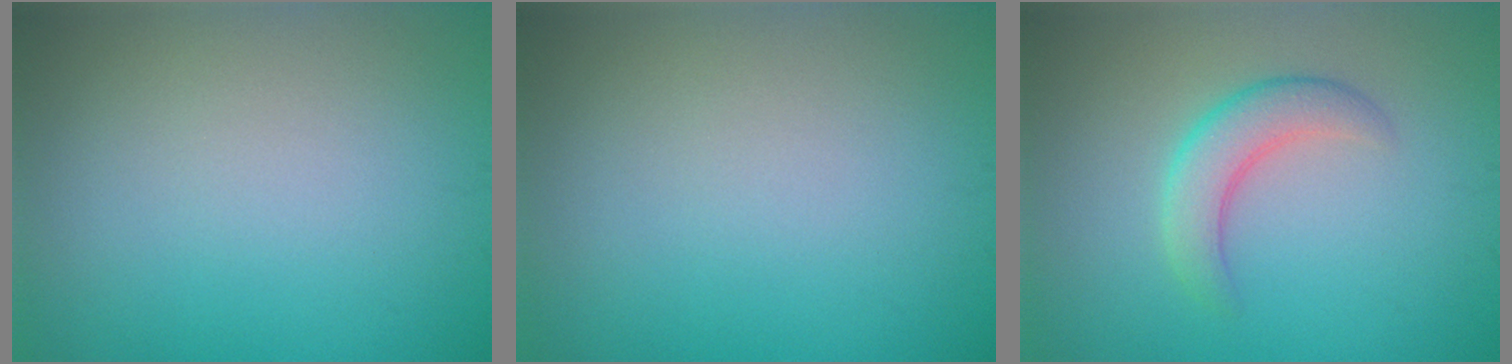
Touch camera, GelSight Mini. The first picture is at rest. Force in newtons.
{"total": 0.0}
{"total": 3.1, "press": 3.1, "slide": 0.2}